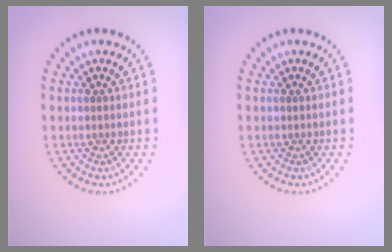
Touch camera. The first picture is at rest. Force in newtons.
{"total": 0.0}